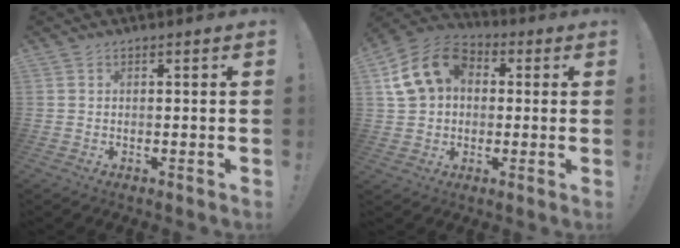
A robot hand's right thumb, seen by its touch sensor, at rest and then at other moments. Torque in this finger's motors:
{"motor_torque": [0.44, 0.40, 0.86, 0.22, 0.12]}